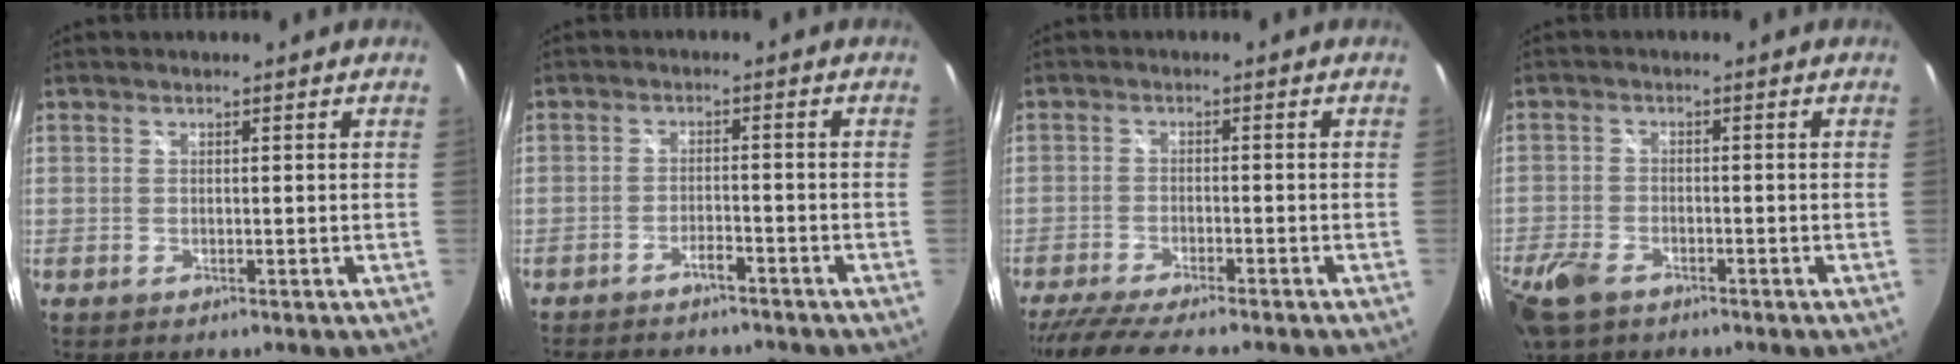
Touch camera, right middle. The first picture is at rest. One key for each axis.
{"total": 9.3, "fx": -8.3, "fy": 2.2, "fz": 3.7, "tx": -0.088, "ty": -0.006, "tz": -0.120}
{"total": 9.6, "fx": -8.4, "fy": 0.6, "fz": 4.7, "tx": -0.112, "ty": -0.029, "tz": -0.140}
{"total": 9.8, "fx": -6.2, "fy": 5.5, "fz": 5.3, "tx": -0.155, "ty": -0.024, "tz": -0.120}